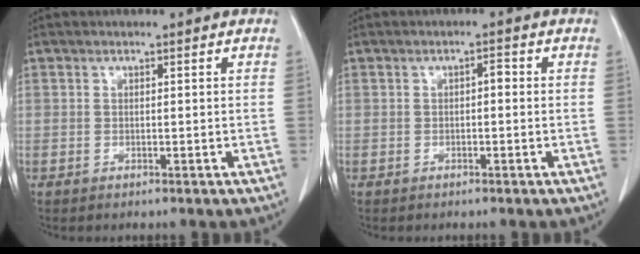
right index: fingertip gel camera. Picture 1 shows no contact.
{"total": 1.3, "force": [-0.1, 0.5, 1.1], "torque": [-0.015, 0.005, -0.003]}